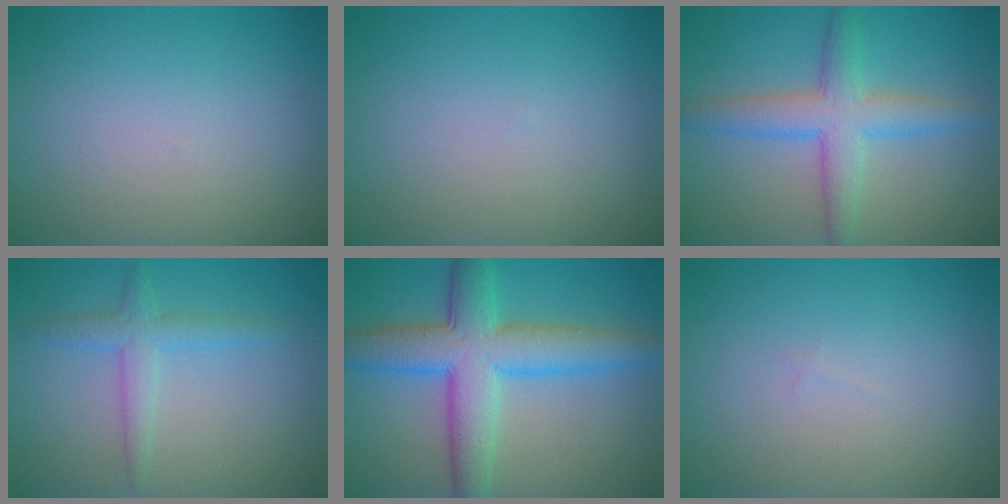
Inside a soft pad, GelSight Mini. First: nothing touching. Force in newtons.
{"total": 0.0}
{"total": 4.8, "press": 4.8, "slide": 0.1}
{"total": 2.5, "press": 2.5, "slide": 0.1}
{"total": 8.2, "press": 8.2, "slide": 0.0}
{"total": 0.0}